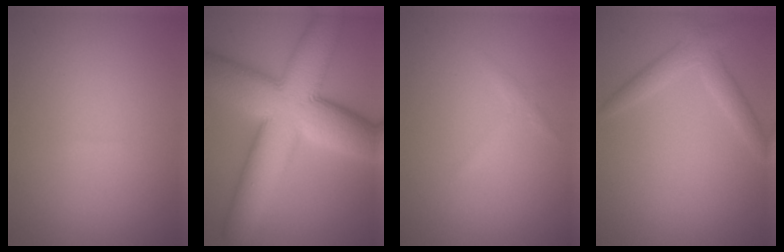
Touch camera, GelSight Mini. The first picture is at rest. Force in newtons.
{"total": 14.0, "press": 14.0, "slide": 0.5}
{"total": 0.9, "press": 0.9, "slide": 0.1}
{"total": 2.6, "press": 2.6, "slide": 0.2}